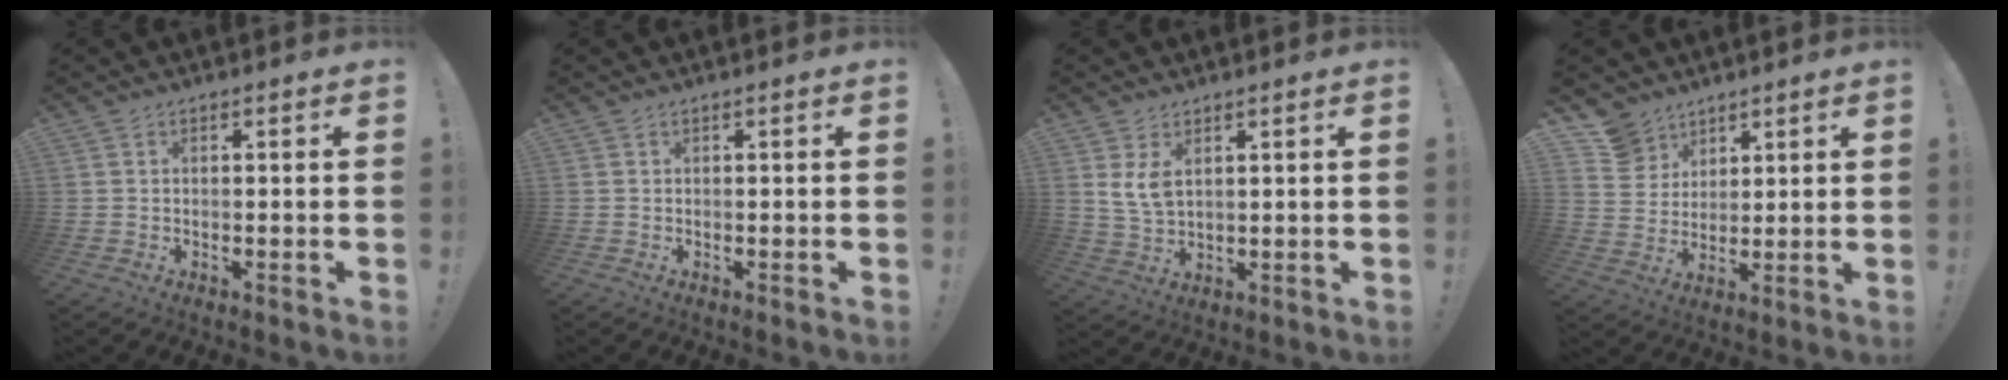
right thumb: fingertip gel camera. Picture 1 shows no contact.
{"total": 0.0}
{"total": 6.3, "force": [2.9, 3.4, 4.4], "torque": [-0.093, -0.016, 0.052]}
{"total": 9.3, "force": [6.5, 6.6, 1.4], "torque": [-0.025, -0.046, 0.130]}